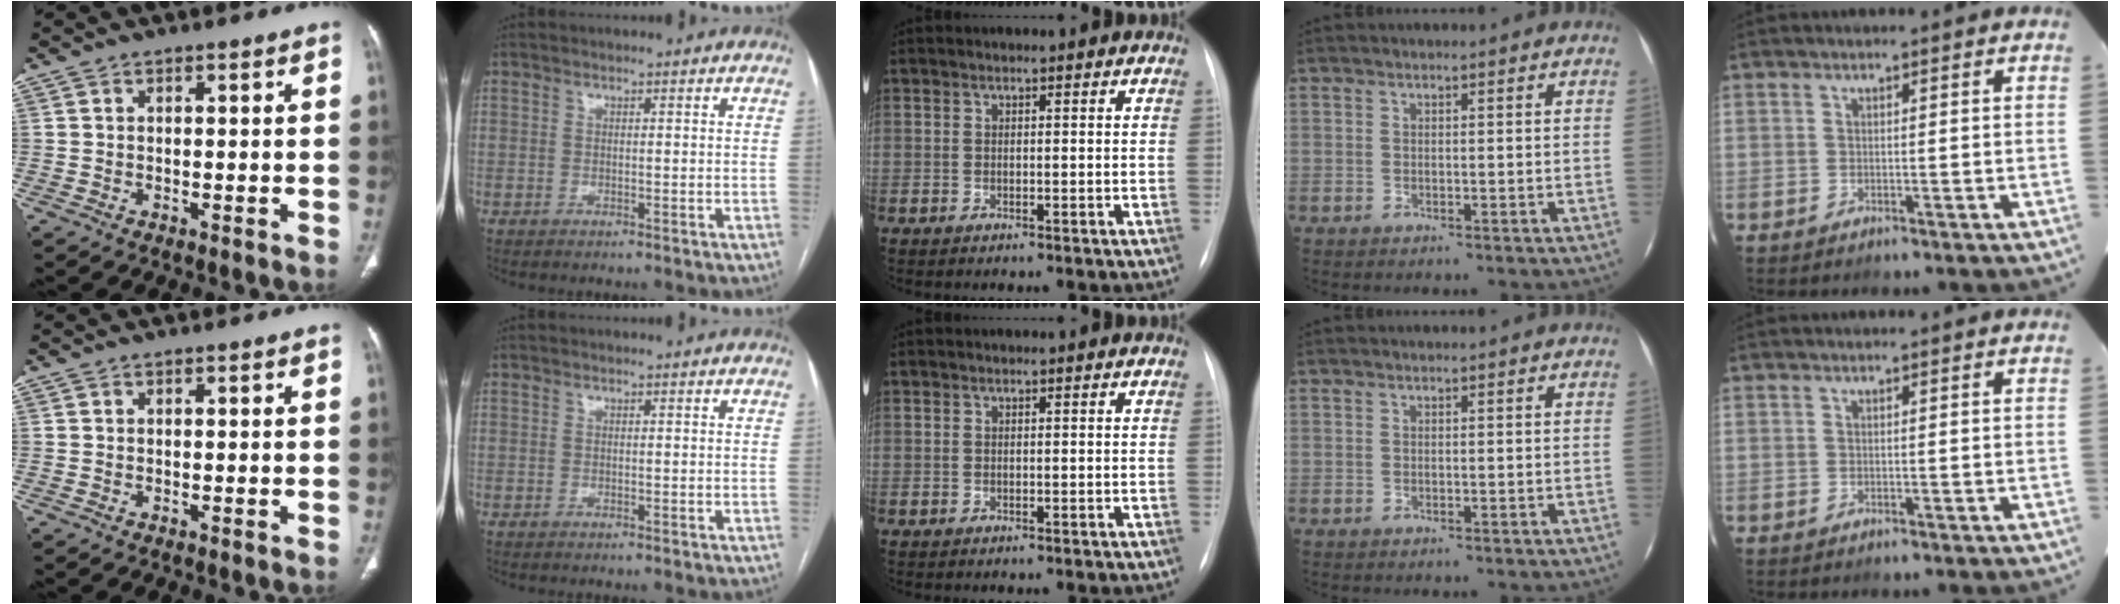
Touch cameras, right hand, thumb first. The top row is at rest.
{}